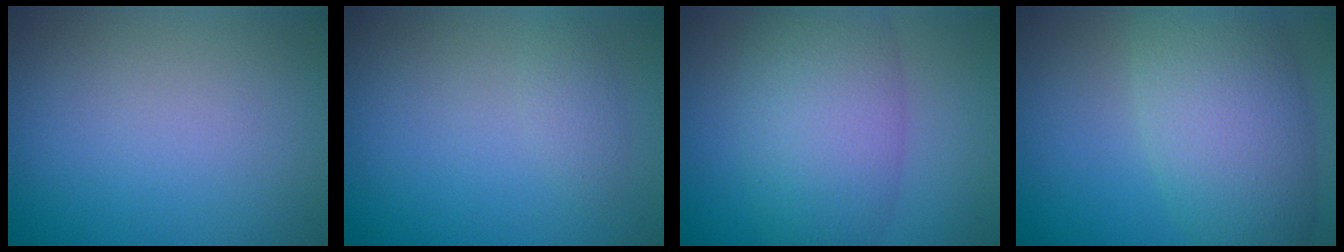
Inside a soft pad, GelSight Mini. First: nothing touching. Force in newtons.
{"total": 1.2, "press": 1.2, "slide": 0.0}
{"total": 7.4, "press": 7.4, "slide": 0.2}
{"total": 8.1, "press": 8.1, "slide": 0.3}